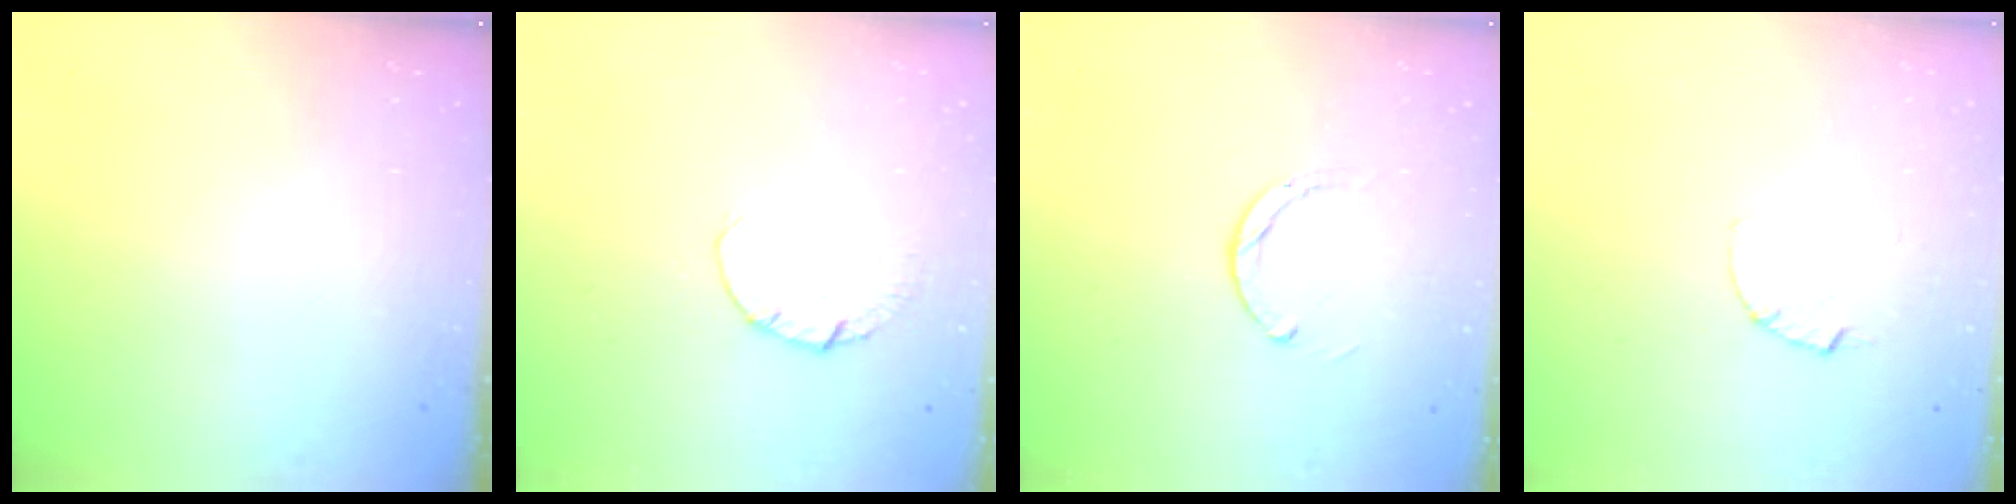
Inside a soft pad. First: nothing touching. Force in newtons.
{"total": 1.9, "press": 1.9, "slide": 0.3}
{"total": 2.3, "press": 2.3, "slide": 0.3}
{"total": 2.5, "press": 2.5, "slide": 0.3}